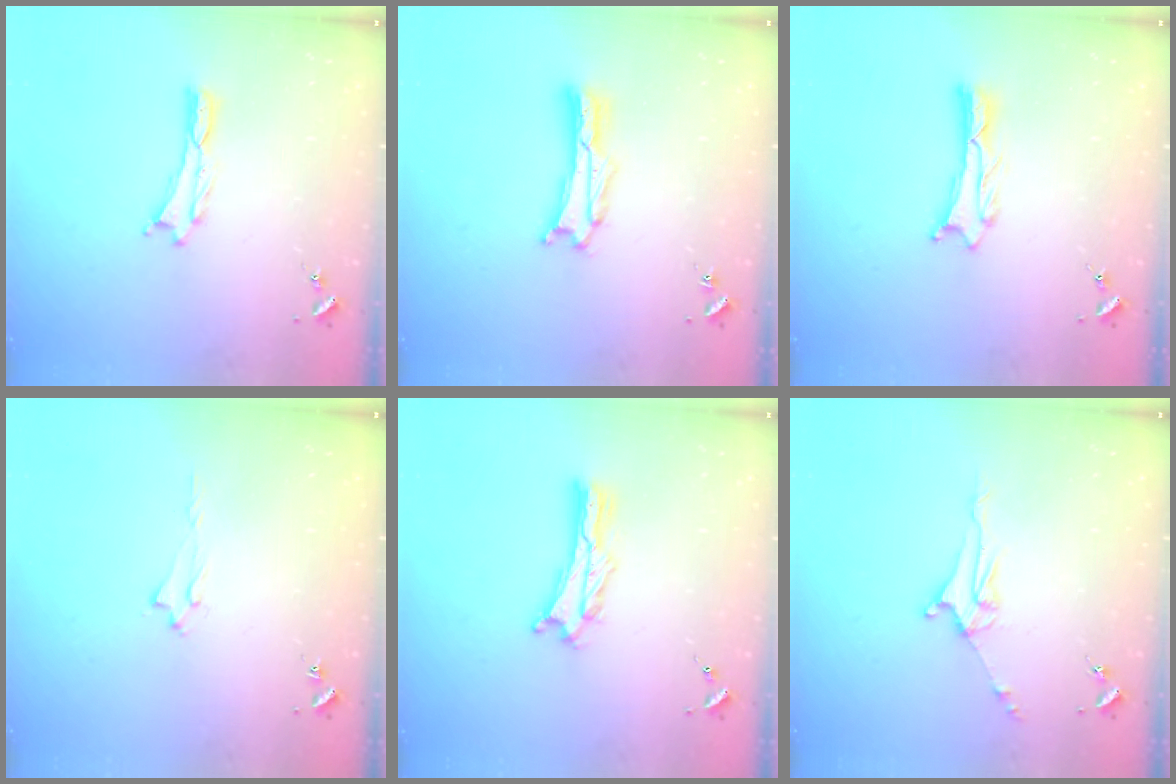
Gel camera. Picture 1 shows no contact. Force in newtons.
{"total": 1.7, "press": 1.7, "slide": 0.3}
{"total": 1.1, "press": 1.1, "slide": 0.2}
{"total": 1.7, "press": 1.6, "slide": 0.2}
{"total": 2.7, "press": 2.7, "slide": 0.3}
{"total": 5.1, "press": 5.1, "slide": 0.6}